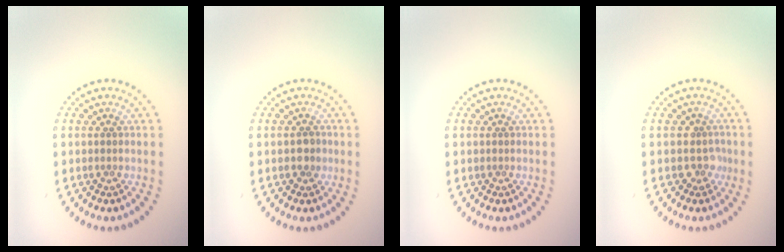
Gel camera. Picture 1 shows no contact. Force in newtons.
{"total": 1.3, "press": 1.3, "slide": 0.3}
{"total": 0.0}
{"total": 1.6, "press": 1.3, "slide": 0.9}